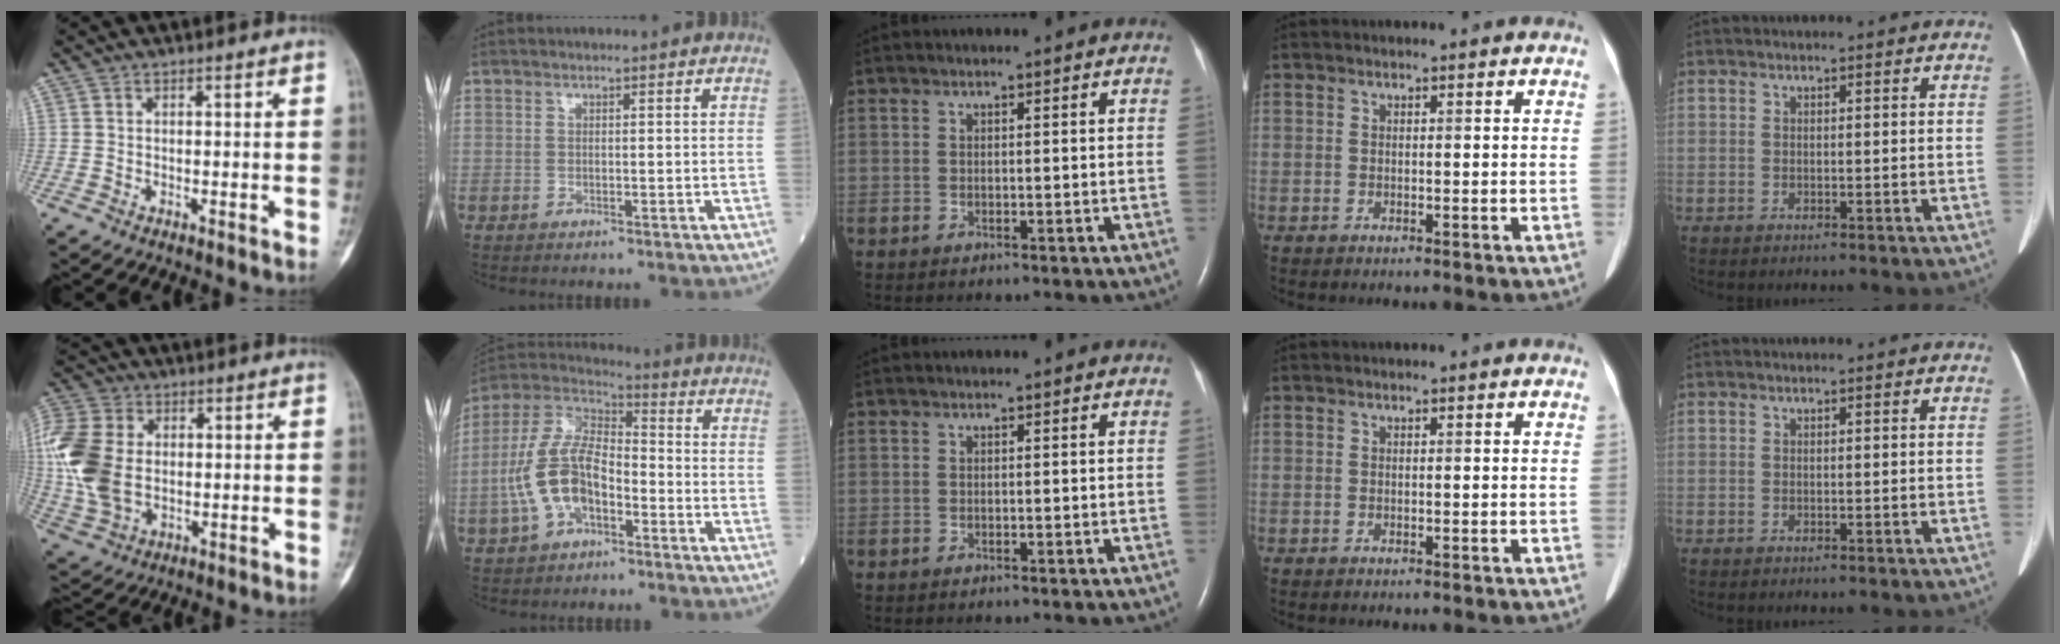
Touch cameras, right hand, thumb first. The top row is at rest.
{"thumb": {"total": 15.6, "force": [1.1, 10.8, 11.3], "torque": [-0.262, 0.001, 0.026]}, "index": {"total": 12.4, "force": [-3.8, 6.3, 10.0], "torque": [-0.222, 0.023, -0.076]}}